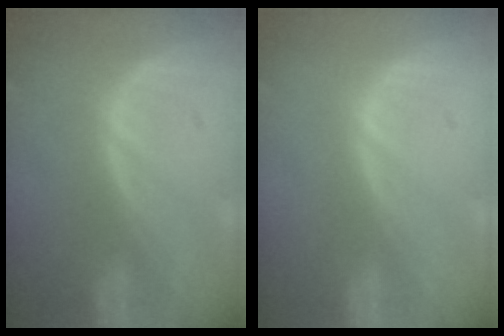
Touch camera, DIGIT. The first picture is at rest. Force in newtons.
{"total": 0.0}